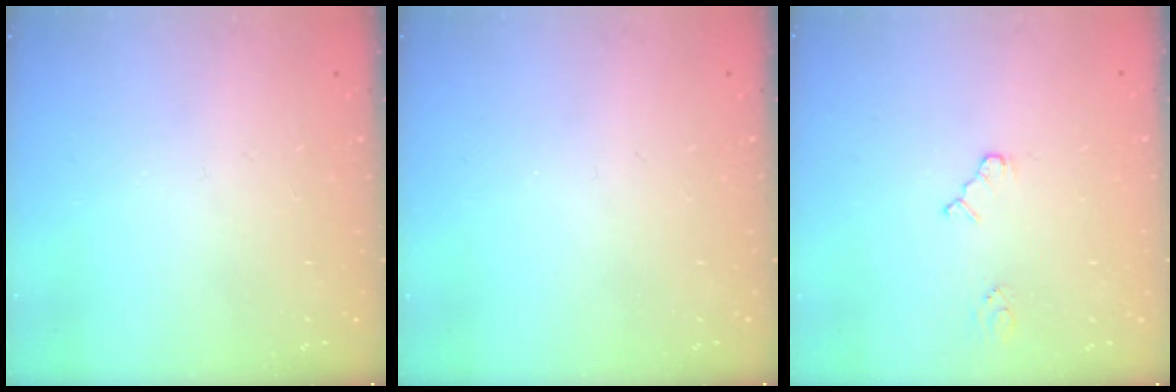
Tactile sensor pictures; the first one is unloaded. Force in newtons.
{"total": 0.0}
{"total": 2.6, "press": 2.6, "slide": 0.4}